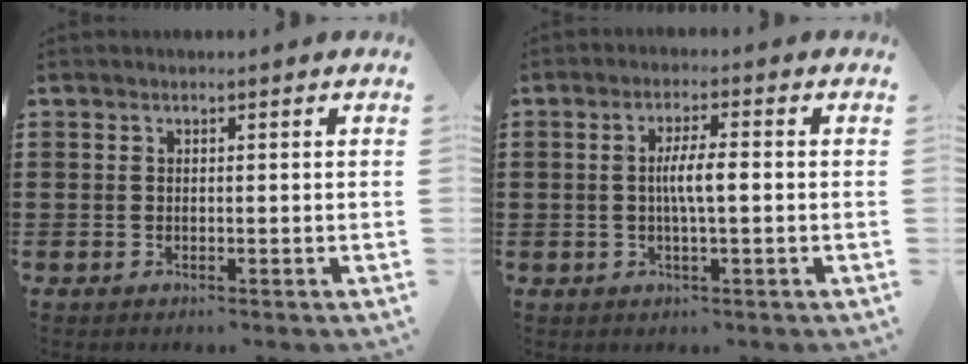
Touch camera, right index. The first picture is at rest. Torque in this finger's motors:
{"motor_torque": [1.20, 0.19, 0.27, 0.13]}